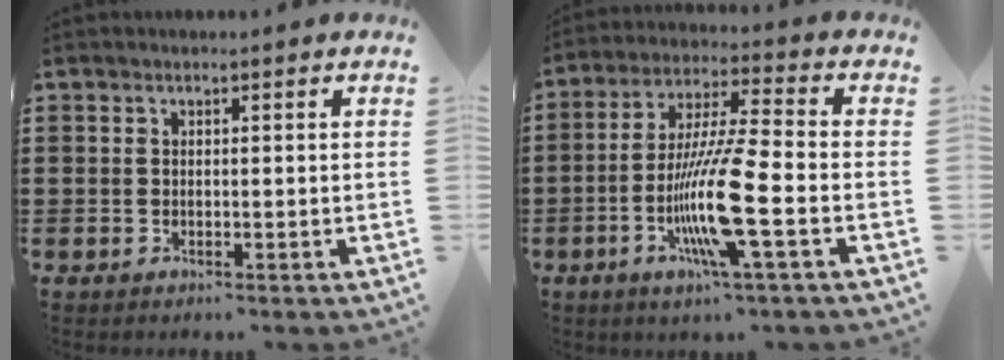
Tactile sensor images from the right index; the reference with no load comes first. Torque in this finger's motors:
{"motor_torque": [2.14, 0.00, 0.66, 0.21]}